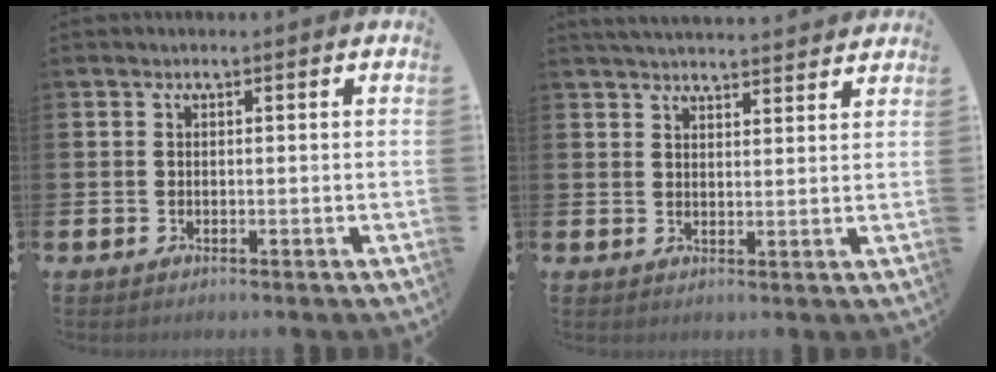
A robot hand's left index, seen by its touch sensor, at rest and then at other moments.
{"total": 3.7, "force": [3.7, 0.0, 0.2], "torque": [-0.013, -0.020, 0.067]}